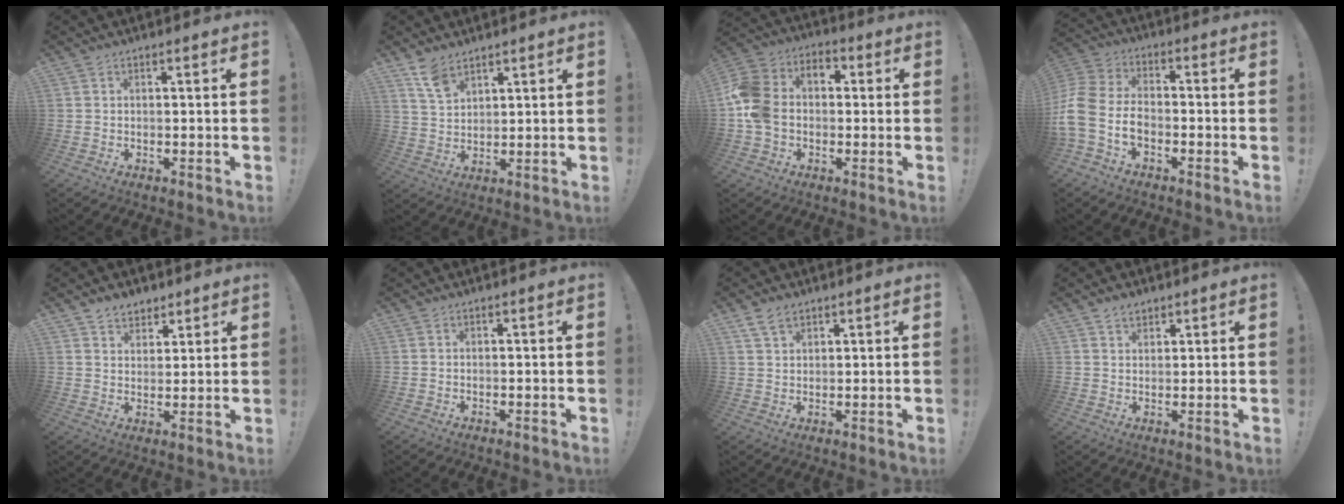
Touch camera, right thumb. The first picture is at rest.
{"total": 6.8, "force": [5.0, 3.1, 3.5], "torque": [-0.057, -0.028, 0.093]}
{"total": 13.0, "force": [-1.7, 10.6, 7.3], "torque": [-0.144, 0.023, -0.030]}
{"total": 12.5, "force": [-4.3, 8.3, 8.4], "torque": [-0.183, 0.017, -0.077]}
{"total": 5.9, "force": [4.4, 3.8, 0.7], "torque": [-0.003, -0.030, 0.084]}
{"total": 0.0}
{"total": 4.9, "force": [3.3, 2.9, 2.2], "torque": [-0.035, -0.011, 0.062]}
{"total": 3.4, "force": [2.5, 2.1, 1.0], "torque": [-0.003, -0.015, 0.045]}